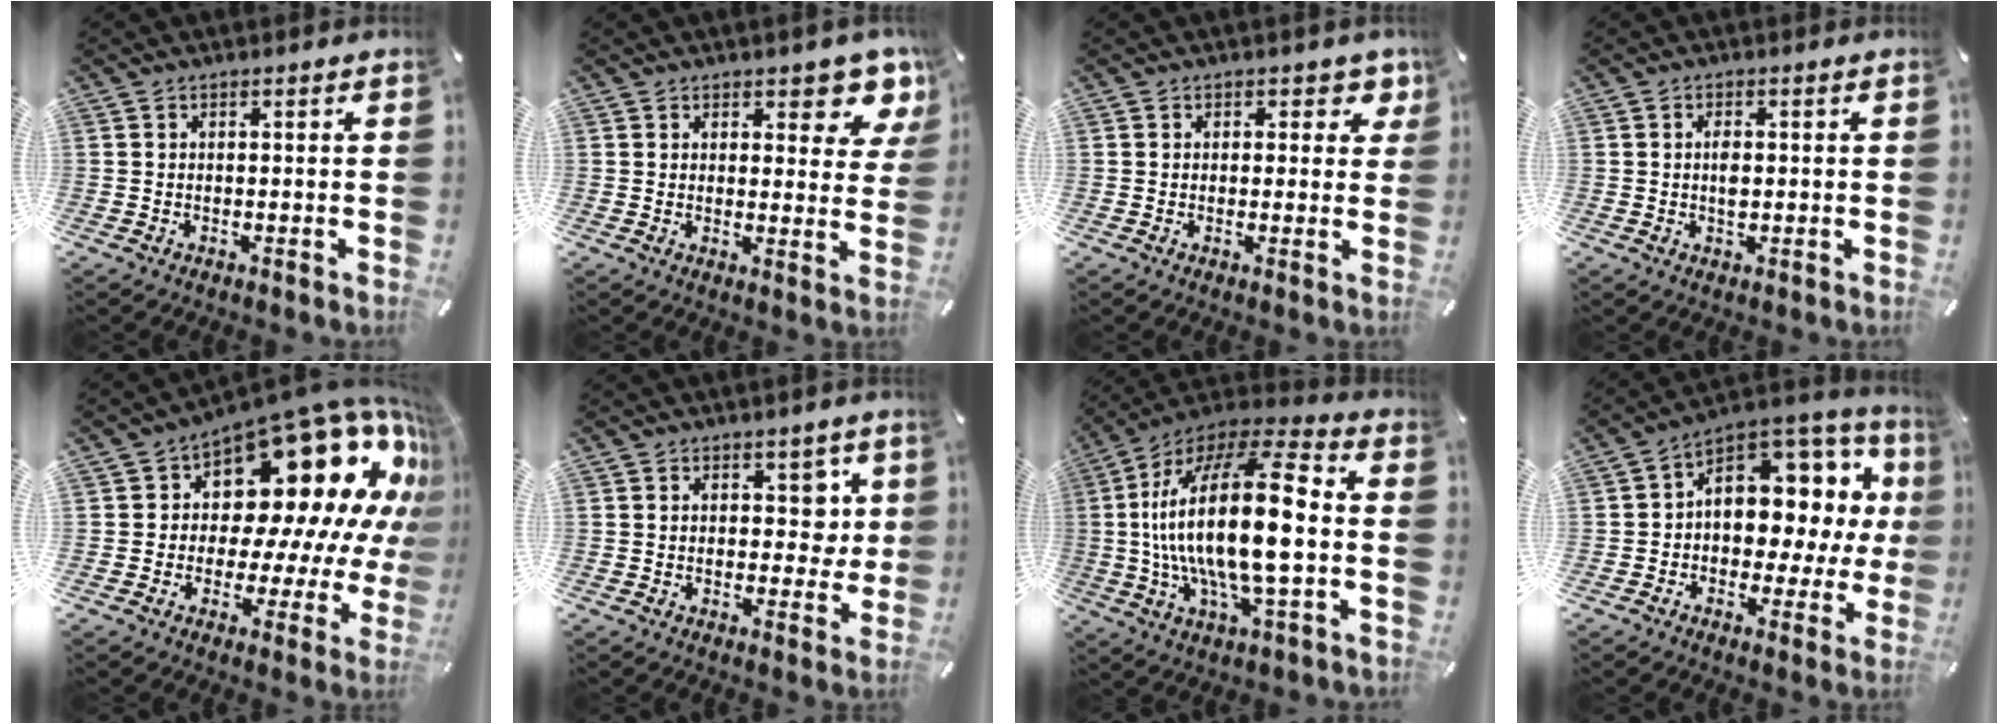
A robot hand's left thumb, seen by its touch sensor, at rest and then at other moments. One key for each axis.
{"total": 7.6, "fx": 5.4, "fy": 3.7, "fz": 3.8, "tx": -0.025, "ty": -0.040, "tz": 0.089}
{"total": 3.7, "fx": 1.7, "fy": 2.5, "fz": 2.1, "tx": 0.003, "ty": -0.008, "tz": 0.021}
{"total": 2.7, "fx": 0.1, "fy": 1.4, "fz": 2.3, "tx": -0.055, "ty": 0.000, "tz": -0.002}
{"total": 23.4, "fx": 10.9, "fy": 13.1, "fz": 16.0, "tx": -0.219, "ty": -0.097, "tz": 0.190}
{"total": 6.8, "fx": 1.7, "fy": 4.7, "fz": 4.5, "tx": -0.041, "ty": -0.006, "tz": 0.021}
{"total": 26.3, "fx": -0.5, "fy": 9.8, "fz": 24.4, "tx": -0.491, "ty": -0.011, "tz": -0.020}
{"total": 9.9, "fx": 2.0, "fy": 8.0, "fz": 5.5, "tx": -0.062, "ty": -0.042, "tz": 0.039}